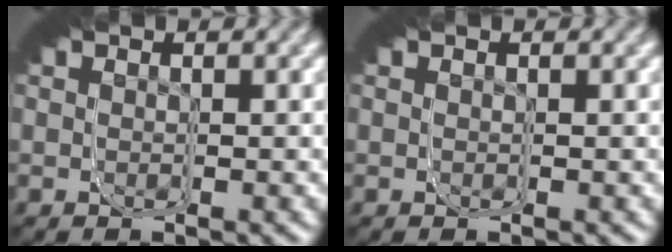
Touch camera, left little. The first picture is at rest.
{"total": 0.0}